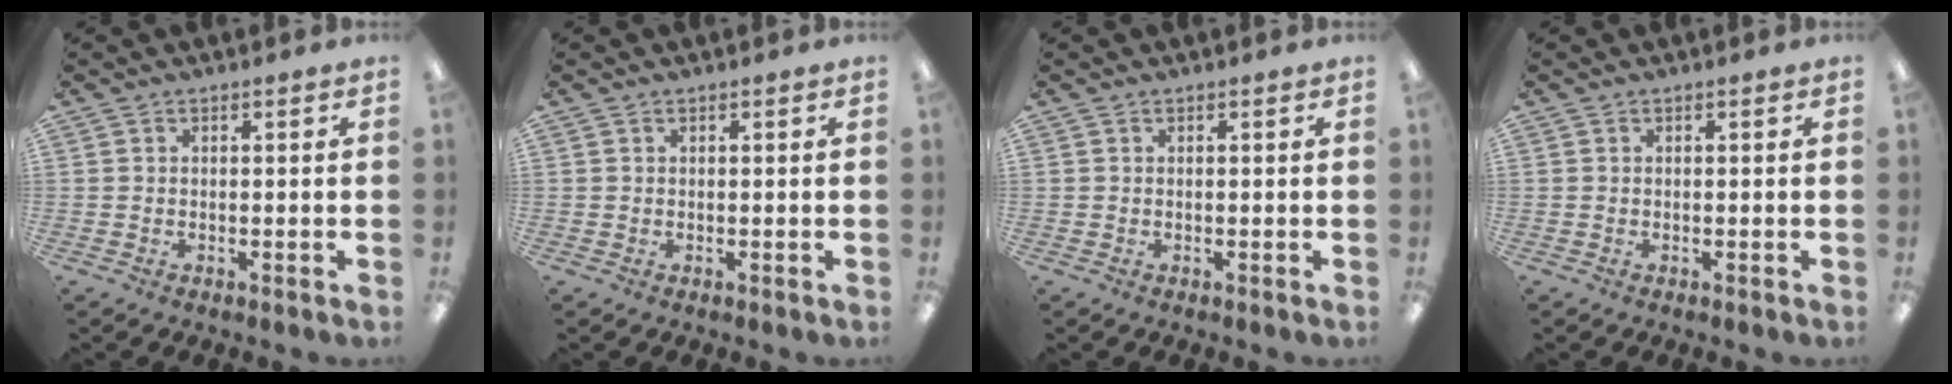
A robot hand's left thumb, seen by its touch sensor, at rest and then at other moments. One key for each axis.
{"total": 0.0}
{"total": 0.0}
{"total": 0.0}